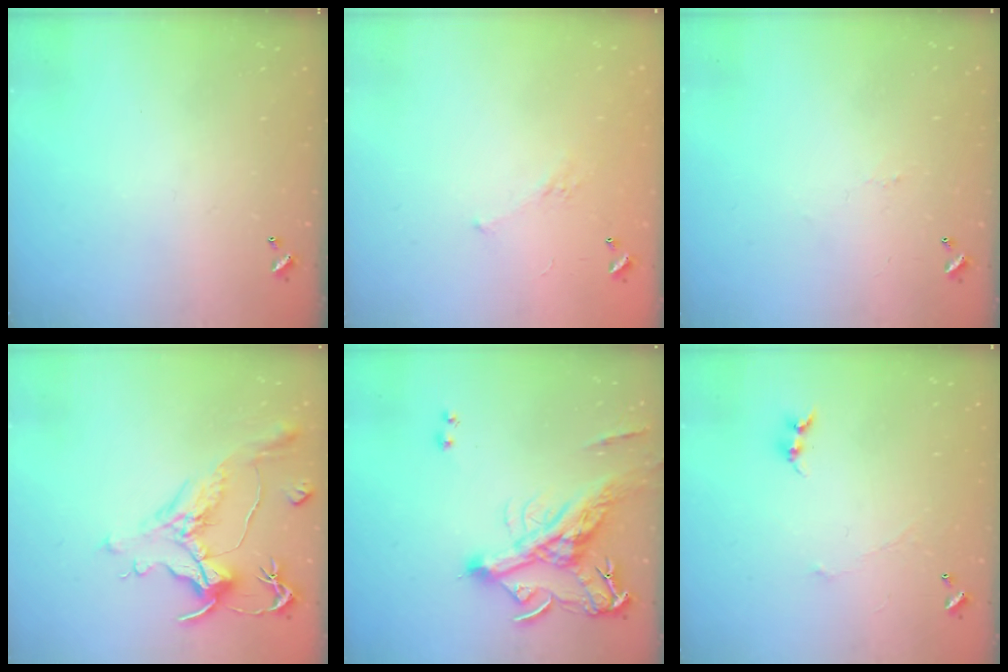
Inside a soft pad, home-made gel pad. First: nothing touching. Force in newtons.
{"total": 2.8, "press": 2.6, "slide": 1.1}
{"total": 1.6, "press": 1.5, "slide": 0.5}
{"total": 1.1, "press": 0.2, "slide": 1.1}
{"total": 11.1, "press": 10.7, "slide": 2.6}
{"total": 0.0}